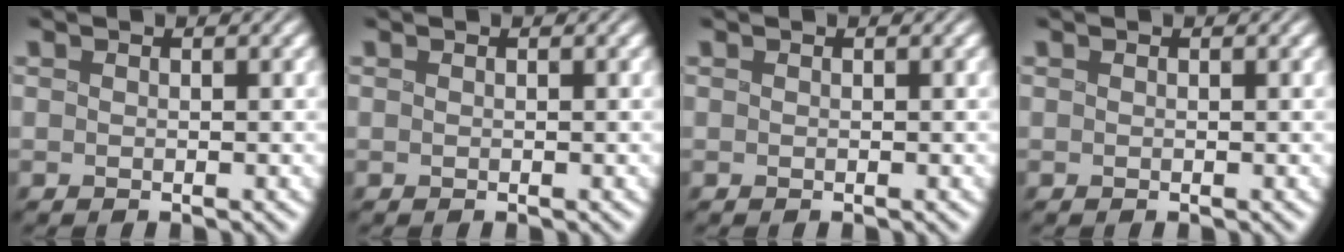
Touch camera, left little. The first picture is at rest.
{"total": 0.0}
{"total": 0.0}
{"total": 0.0}